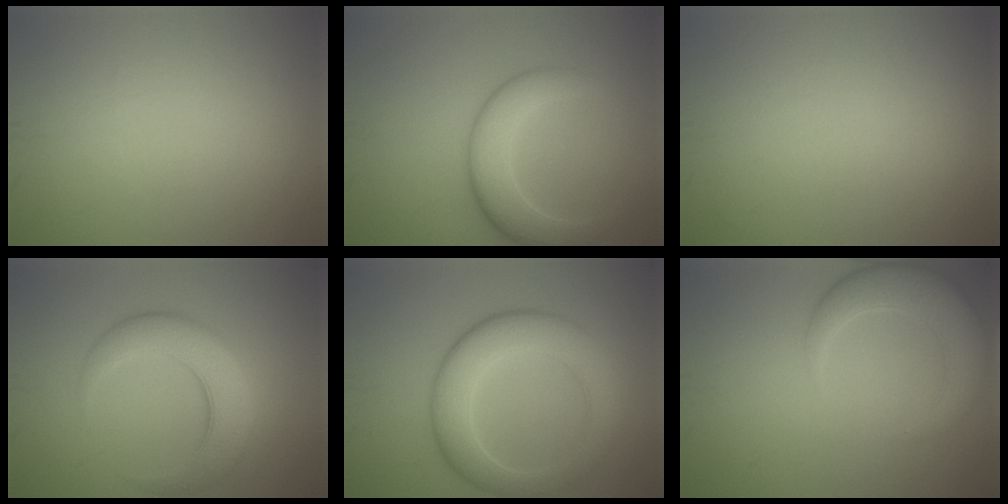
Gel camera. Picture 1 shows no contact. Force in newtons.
{"total": 4.8, "press": 4.8, "slide": 0.3}
{"total": 0.0}
{"total": 6.2, "press": 6.2, "slide": 0.3}
{"total": 7.1, "press": 7.1, "slide": 0.2}
{"total": 5.2, "press": 5.2, "slide": 0.5}